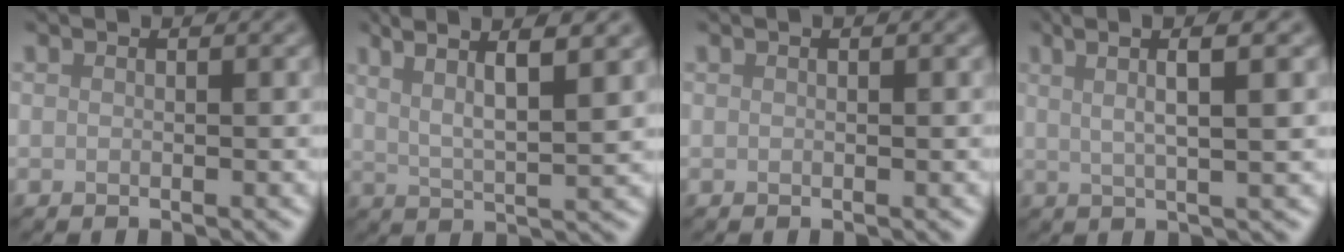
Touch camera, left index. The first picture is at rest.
{"total": 7.2, "force": [4.1, 1.7, 5.7], "torque": [-0.084, 0.022, 0.052]}
{"total": 0.5, "force": [0.2, 0.2, 0.5], "torque": [-0.005, 0.001, 0.003]}
{"total": 5.8, "force": [2.5, 1.2, 5.0], "torque": [-0.069, 0.013, 0.027]}